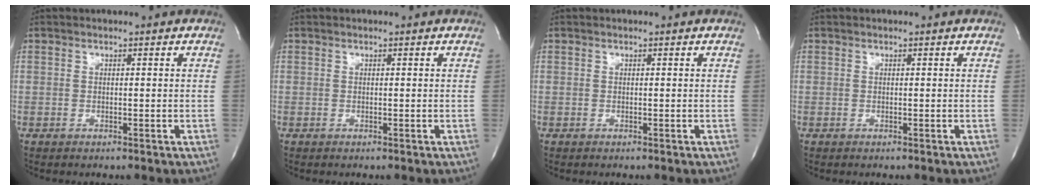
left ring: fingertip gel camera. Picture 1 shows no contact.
{"total": 0.0}
{"total": 0.0}
{"total": 0.0}